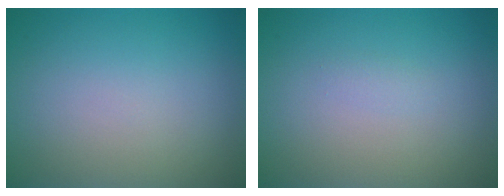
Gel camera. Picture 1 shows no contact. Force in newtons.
{"total": 0.6, "press": 0.6, "slide": 0.0}